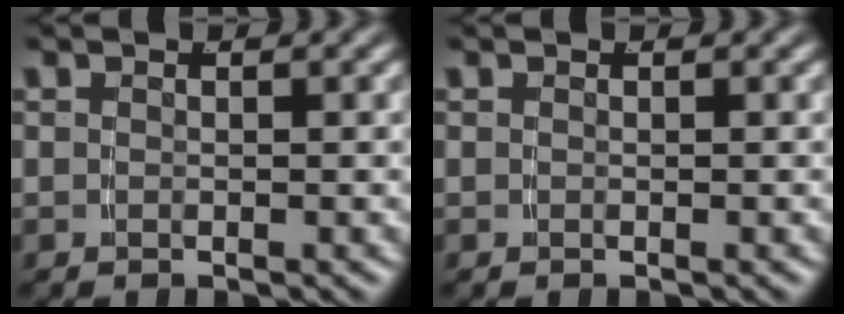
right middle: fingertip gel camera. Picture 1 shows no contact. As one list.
[{"total": 0.0}]